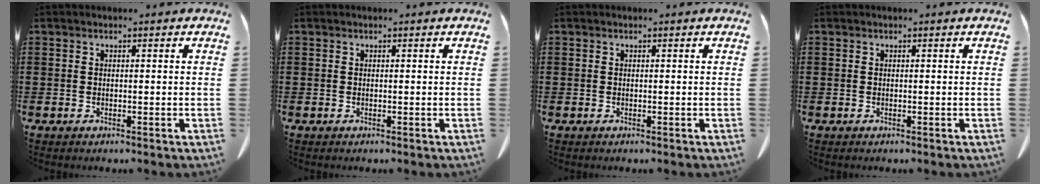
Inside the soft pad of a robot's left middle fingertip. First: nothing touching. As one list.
[{"total": 0.0}, {"total": 0.0}, {"total": 0.0}]